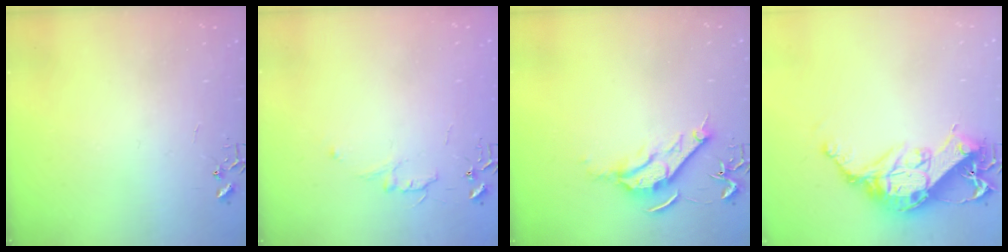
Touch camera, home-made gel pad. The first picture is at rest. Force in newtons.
{"total": 6.0, "press": 6.0, "slide": 0.7}
{"total": 10.1, "press": 10.0, "slide": 1.1}
{"total": 15.8, "press": 15.7, "slide": 1.2}